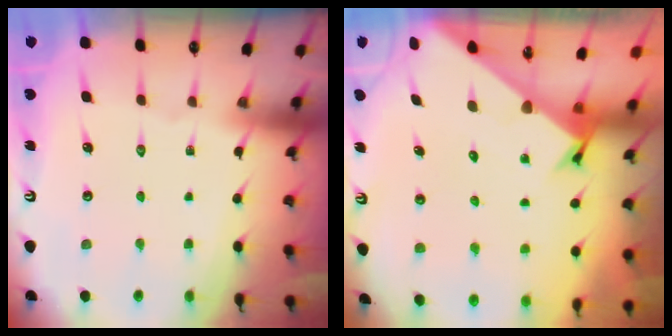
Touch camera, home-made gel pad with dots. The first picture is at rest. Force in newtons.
{"total": 2.4, "press": 2.4, "slide": 0.2}